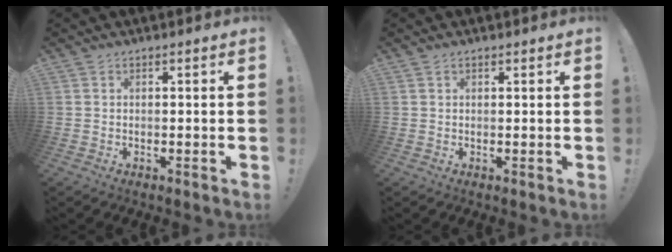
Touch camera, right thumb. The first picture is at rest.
{"total": 0.5, "force": [0.4, 0.2, 0.2], "torque": [0.001, -0.002, 0.007]}